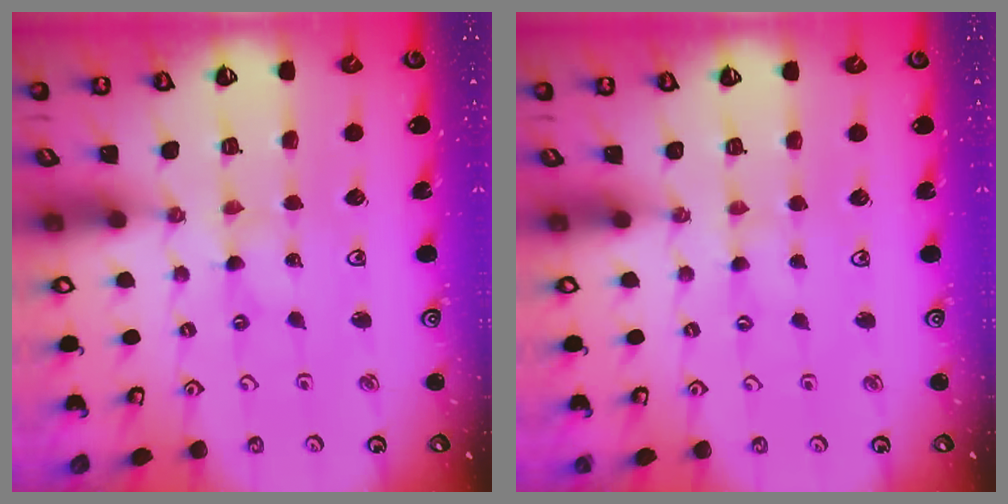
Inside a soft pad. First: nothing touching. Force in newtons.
{"total": 0.8, "press": 0.8, "slide": 0.2}